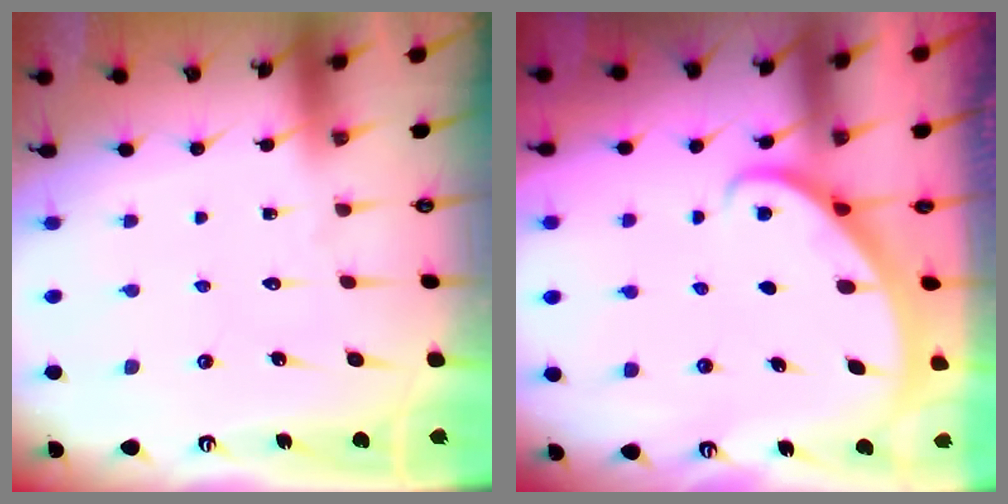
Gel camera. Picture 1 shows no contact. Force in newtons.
{"total": 1.9, "press": 1.9, "slide": 0.2}